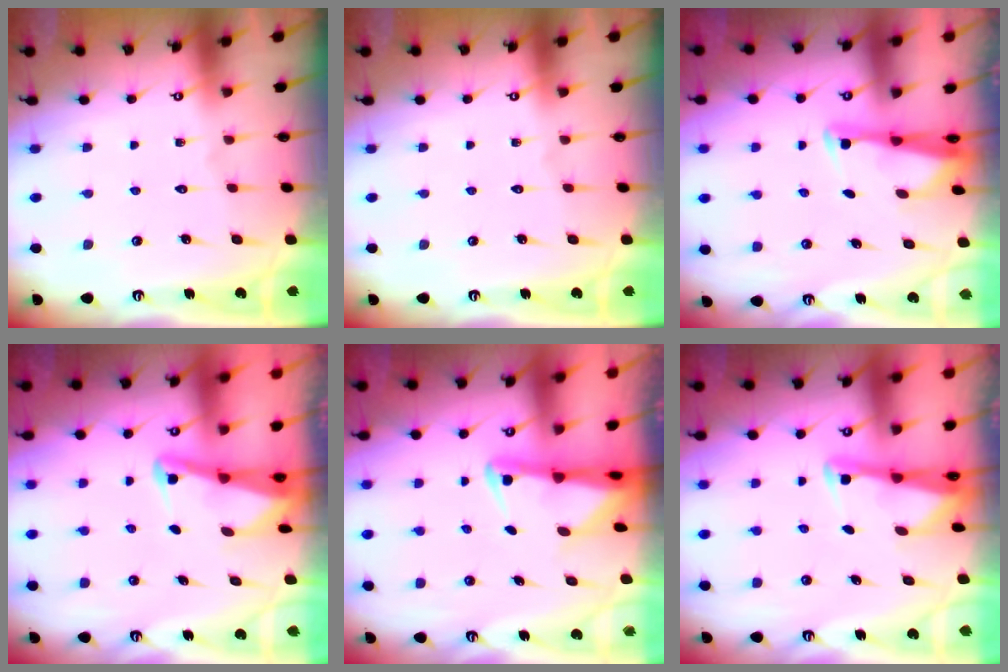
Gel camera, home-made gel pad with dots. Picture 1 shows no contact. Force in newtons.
{"total": 0.0}
{"total": 2.8, "press": 2.8, "slide": 0.6}
{"total": 2.5, "press": 2.5, "slide": 0.6}
{"total": 2.6, "press": 2.5, "slide": 0.5}
{"total": 2.6, "press": 2.6, "slide": 0.3}